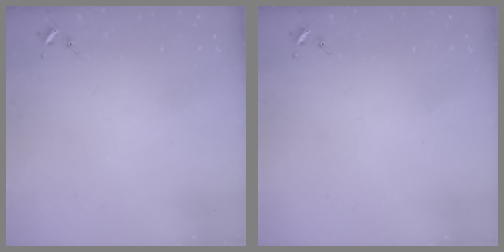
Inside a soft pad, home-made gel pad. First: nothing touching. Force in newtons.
{"total": 0.0}